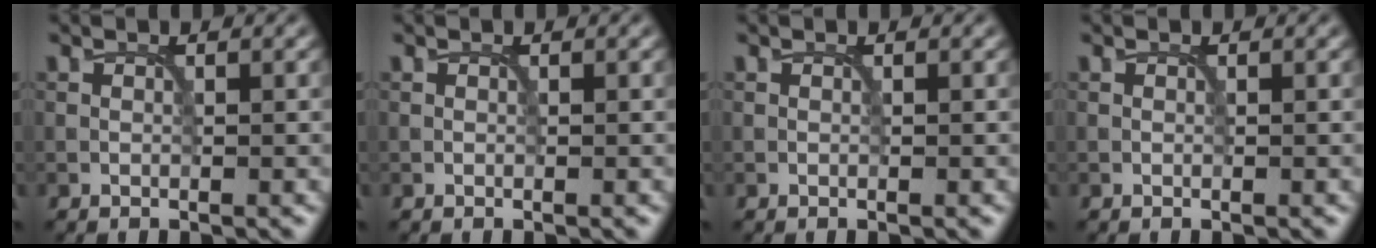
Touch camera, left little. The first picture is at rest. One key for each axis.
{"total": 0.0}
{"total": 0.0}
{"total": 0.0}